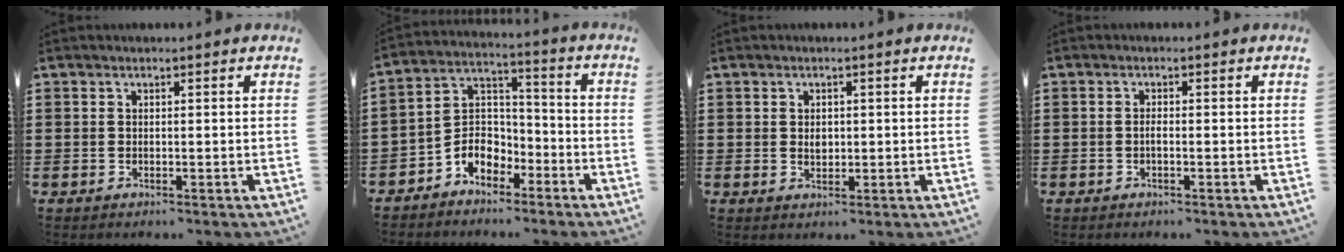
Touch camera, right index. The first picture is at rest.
{"total": 5.9, "force": [-3.7, 4.2, 1.9], "torque": [-0.051, 0.007, -0.078]}
{"total": 1.8, "force": [0.2, 1.2, 1.3], "torque": [-0.018, 0.003, 0.001]}
{"total": 1.0, "force": [-0.4, 0.2, 0.9], "torque": [-0.019, -0.003, -0.006]}